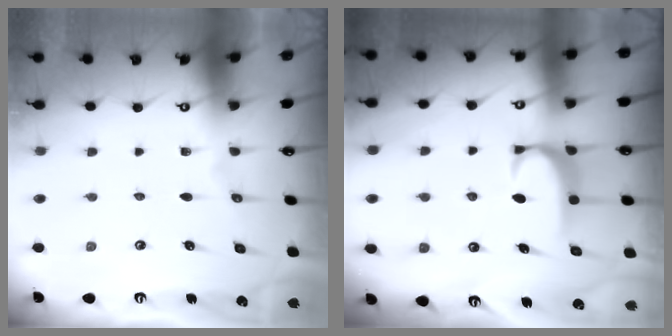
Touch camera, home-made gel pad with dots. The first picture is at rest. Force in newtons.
{"total": 1.8, "press": 1.8, "slide": 0.5}